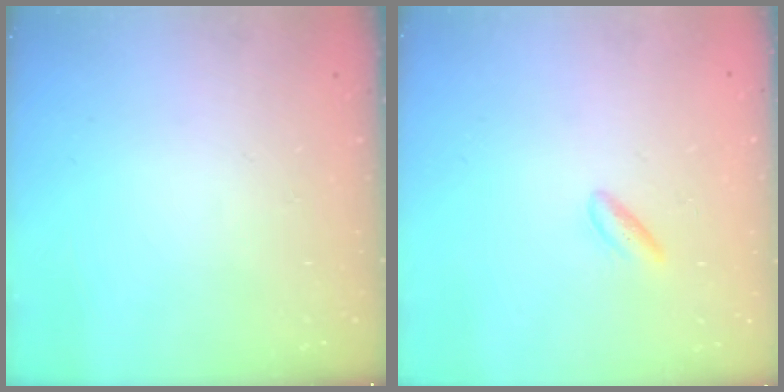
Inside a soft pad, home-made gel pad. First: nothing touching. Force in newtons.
{"total": 2.0, "press": 1.7, "slide": 1.2}